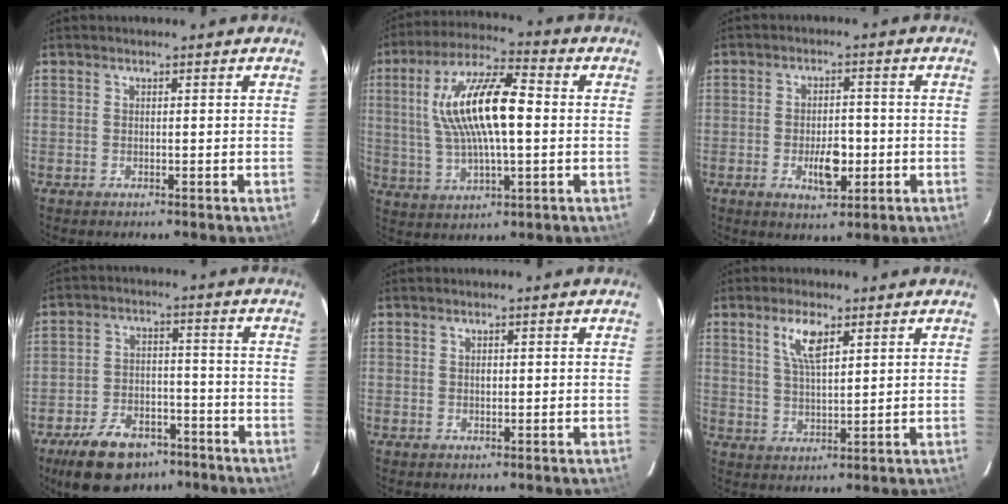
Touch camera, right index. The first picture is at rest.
{"total": 15.8, "force": [1.6, 4.9, 14.9], "torque": [-0.285, 0.017, 0.031]}
{"total": 6.4, "force": [-1.8, 3.1, 5.2], "torque": [-0.093, 0.000, -0.023]}
{"total": 13.8, "force": [-9.5, 7.5, 6.6], "torque": [-0.151, 0.006, -0.143]}
{"total": 0.6, "force": [0.2, 0.5, 0.4], "torque": [-0.005, 0.003, 0.004]}
{"total": 5.9, "force": [3.1, 2.0, 4.6], "torque": [-0.085, 0.005, 0.063]}